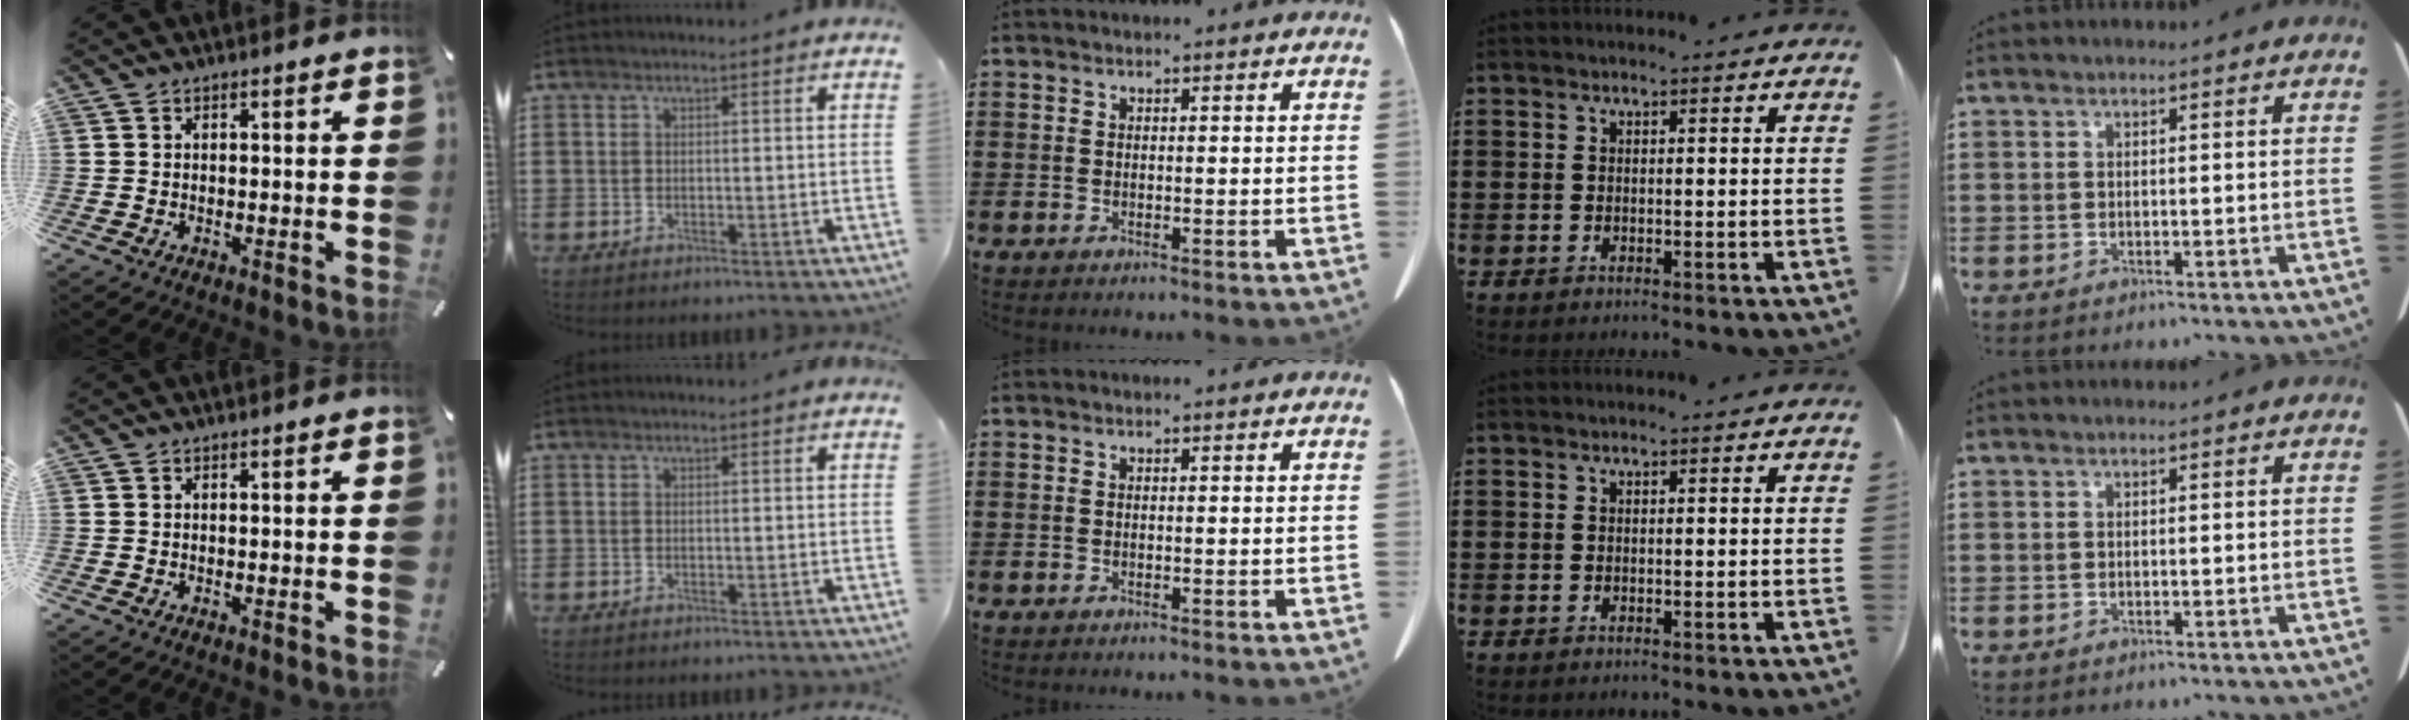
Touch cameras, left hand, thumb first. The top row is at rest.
{}